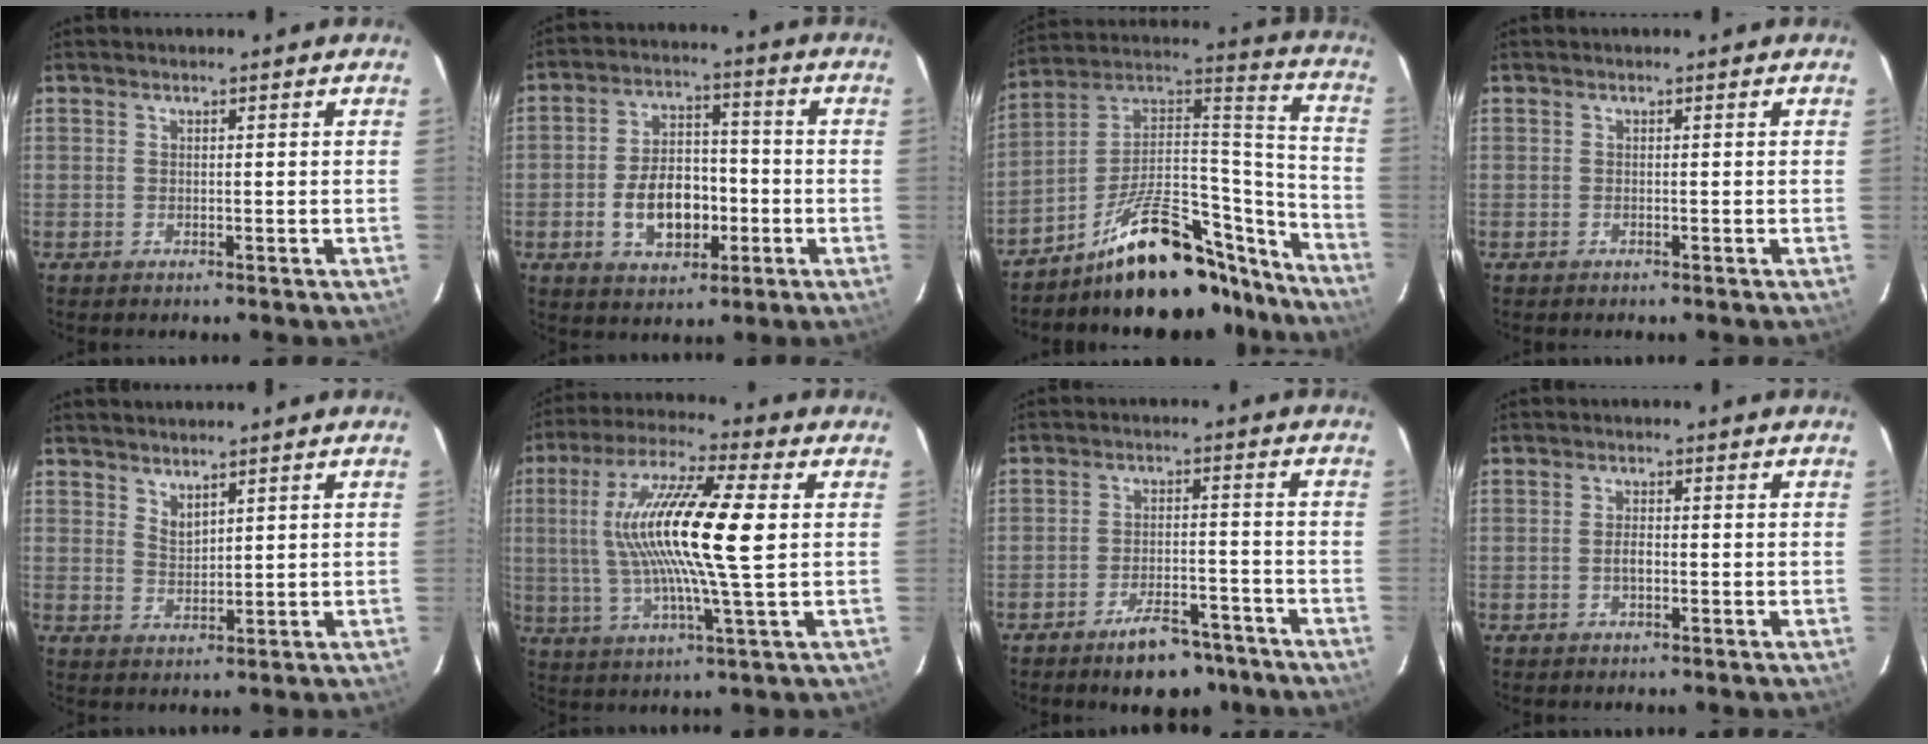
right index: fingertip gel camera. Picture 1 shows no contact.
{"total": 11.1, "force": [-3.3, 6.9, 8.1], "torque": [-0.158, 0.018, -0.042]}
{"total": 24.5, "force": [-19.0, 9.1, 12.6], "torque": [-0.175, 0.054, -0.283]}
{"total": 0.0}
{"total": 2.9, "force": [2.4, 0.8, 1.3], "torque": [-0.021, -0.003, 0.044]}
{"total": 17.9, "force": [2.4, 1.8, 17.7], "torque": [-0.330, 0.008, 0.037]}
{"total": 9.7, "force": [-7.4, 4.0, 4.9], "torque": [-0.092, 0.014, -0.101]}
{"total": 1.8, "force": [-0.6, 0.9, 1.4], "torque": [-0.028, 0.000, -0.011]}